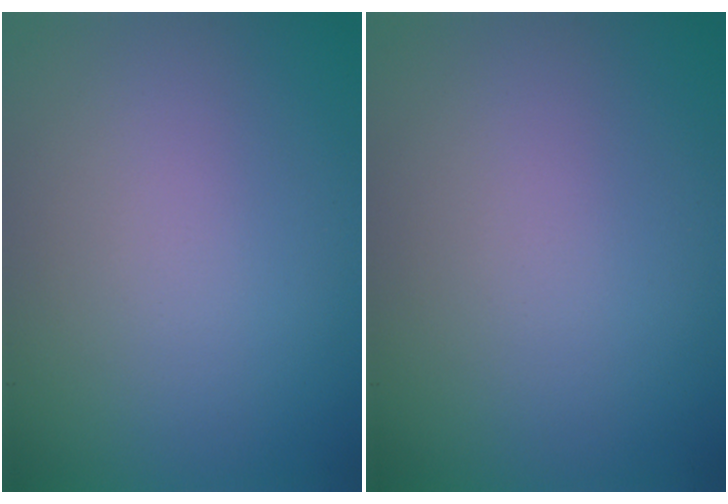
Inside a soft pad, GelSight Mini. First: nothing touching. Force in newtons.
{"total": 0.0}